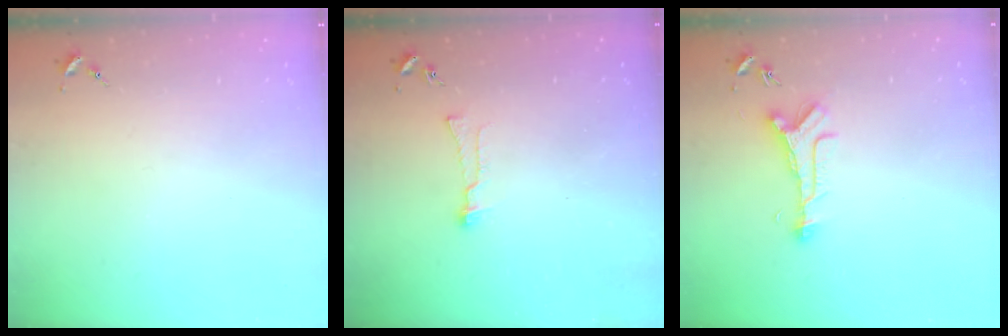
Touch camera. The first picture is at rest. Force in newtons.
{"total": 5.2, "press": 5.1, "slide": 0.4}
{"total": 8.3, "press": 8.3, "slide": 0.5}